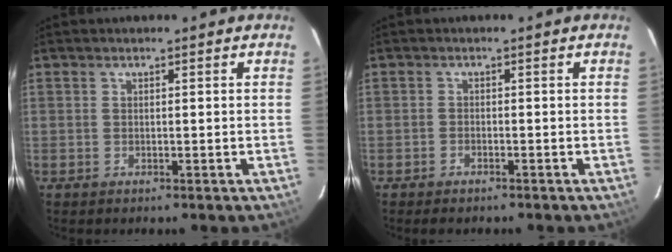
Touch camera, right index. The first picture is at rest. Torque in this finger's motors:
{"motor_torque": [0.24, -0.21, -0.06, -0.01]}